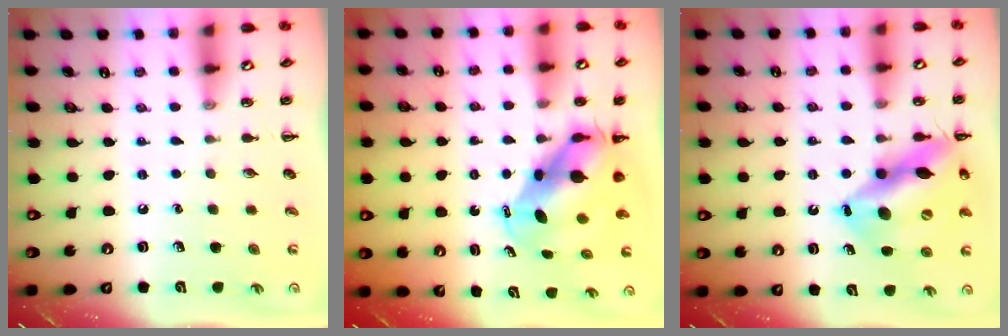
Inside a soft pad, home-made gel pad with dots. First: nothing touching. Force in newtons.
{"total": 7.3, "press": 7.0, "slide": 2.1}
{"total": 17.6, "press": 17.3, "slide": 3.1}